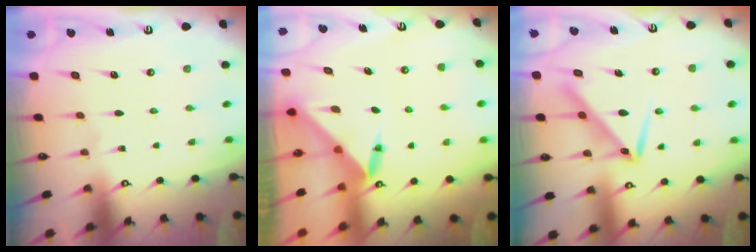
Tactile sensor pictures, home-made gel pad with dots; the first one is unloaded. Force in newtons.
{"total": 3.6, "press": 3.6, "slide": 0.3}
{"total": 10.3, "press": 10.3, "slide": 0.4}